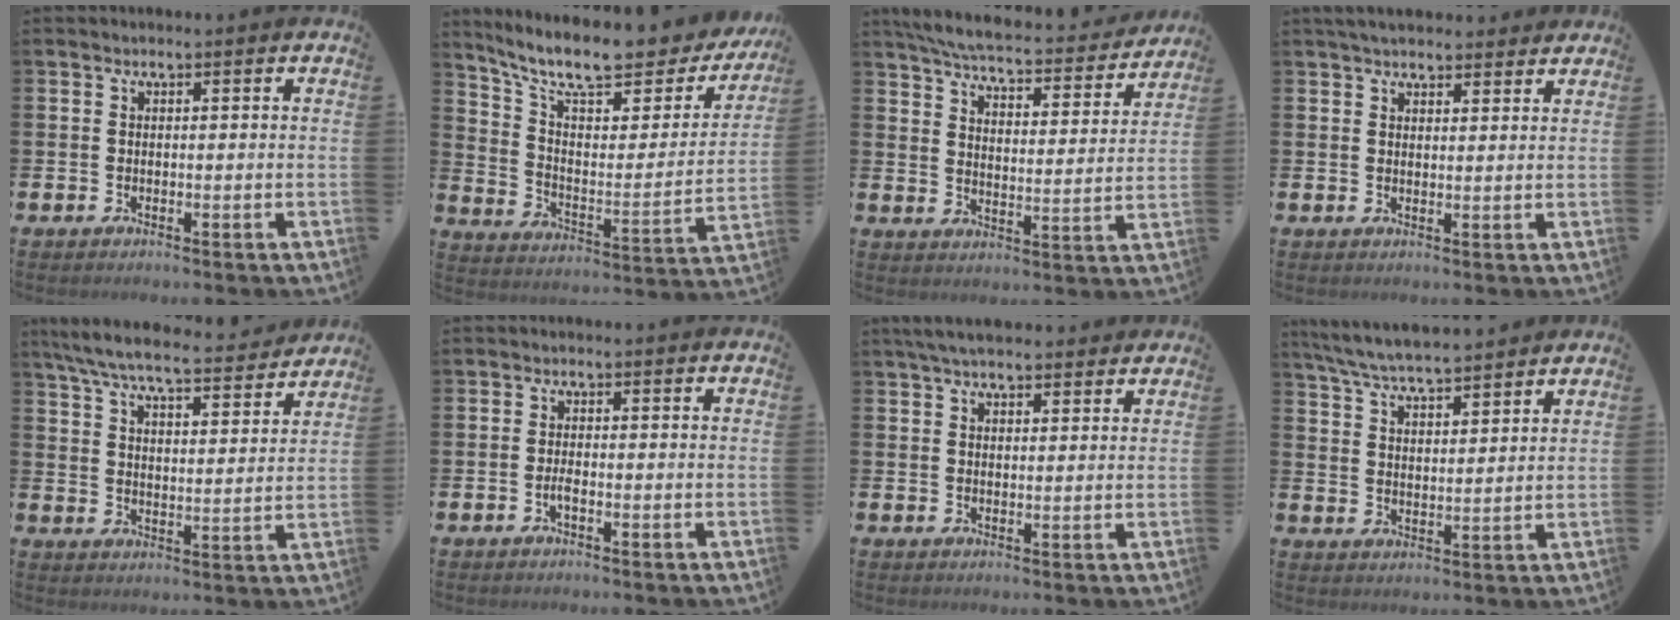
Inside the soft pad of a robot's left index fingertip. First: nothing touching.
{"total": 10.6, "force": [8.7, 3.1, 5.3], "torque": [-0.125, -0.055, 0.146]}
{"total": 5.8, "force": [5.5, 0.6, 1.7], "torque": [-0.060, -0.041, 0.092]}
{"total": 3.5, "force": [3.3, 0.9, 0.7], "torque": [-0.017, -0.010, 0.061]}
{"total": 7.6, "force": [7.0, 0.7, 2.9], "torque": [-0.084, -0.043, 0.119]}
{"total": 1.2, "force": [-0.6, 0.3, 1.1], "torque": [-0.028, 0.002, -0.010]}
{"total": 4.1, "force": [3.8, 1.0, 1.3], "torque": [-0.029, -0.008, 0.070]}
{"total": 6.3, "force": [6.2, 0.3, 1.4], "torque": [-0.051, -0.034, 0.109]}